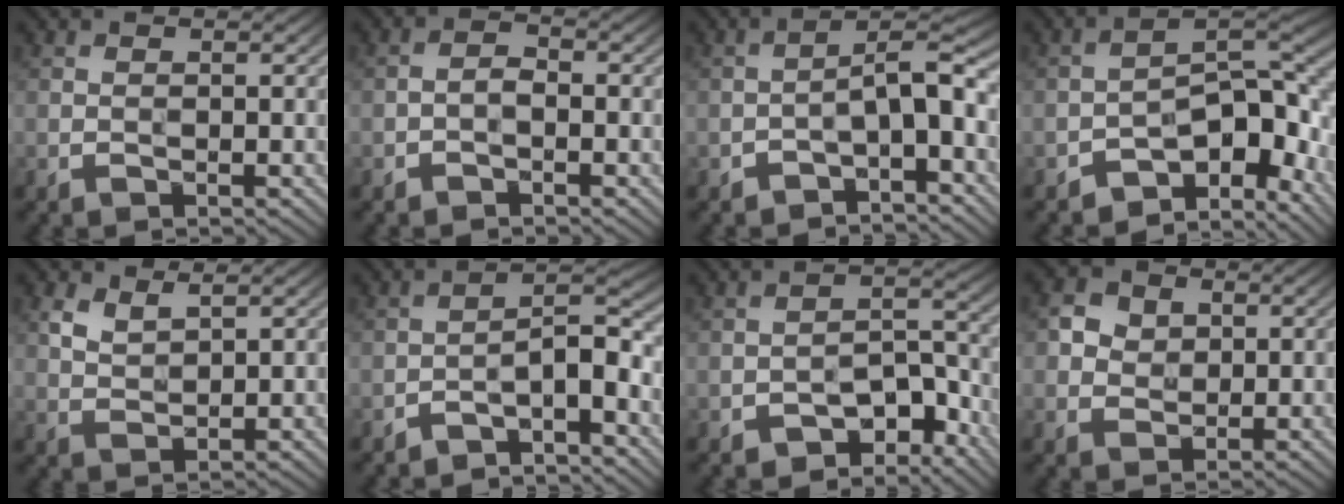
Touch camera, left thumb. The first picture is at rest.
{"total": 1.6, "force": [-0.9, 0.7, 1.2], "torque": [-0.021, 0.006, -0.023]}
{"total": 5.4, "force": [-2.3, 1.7, 4.5], "torque": [-0.066, 0.017, -0.047]}
{"total": 9.4, "force": [-5.3, 4.1, 6.6], "torque": [-0.083, 0.001, -0.104]}
{"total": 3.2, "force": [2.0, 1.5, 2.0], "torque": [-0.053, -0.003, 0.044]}
{"total": 5.4, "force": [-3.6, 1.2, 3.8], "torque": [-0.055, 0.017, -0.066]}
{"total": 6.0, "force": [-4.2, 2.9, 3.1], "torque": [-0.034, 0.009, -0.074]}
{"total": 3.7, "force": [0.7, 3.2, 1.6], "torque": [-0.035, 0.003, 0.010]}